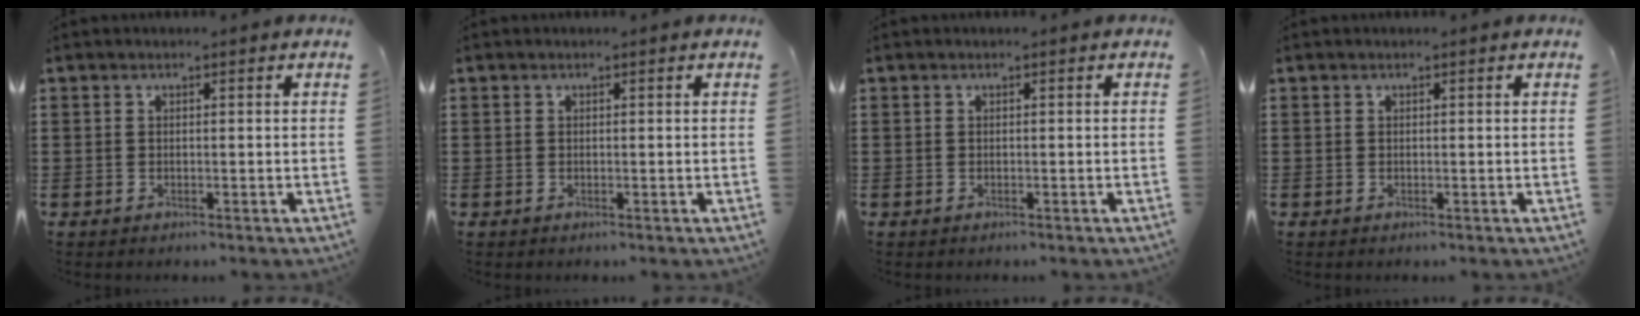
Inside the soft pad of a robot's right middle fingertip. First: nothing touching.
{"total": 0.0}
{"total": 0.0}
{"total": 0.0}